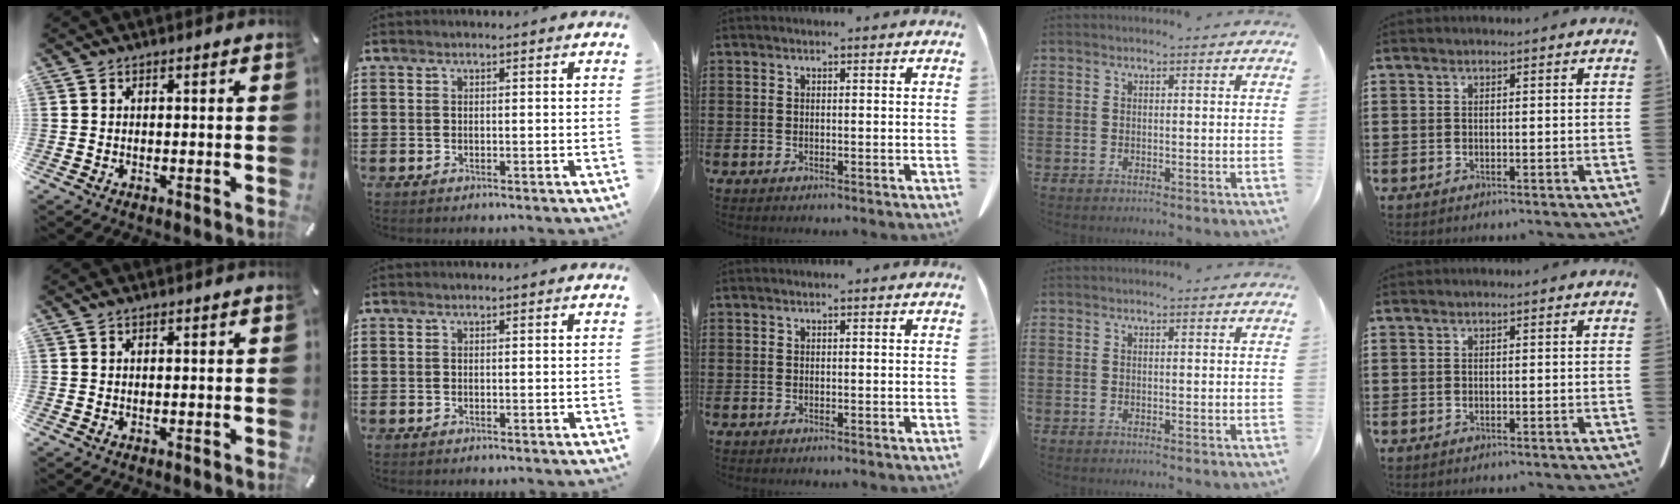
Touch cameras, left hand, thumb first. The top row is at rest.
{"thumb": {"total": 0.7, "force": [0.5, 0.3, 0.3], "torque": [-0.006, 0.003, 0.009]}}